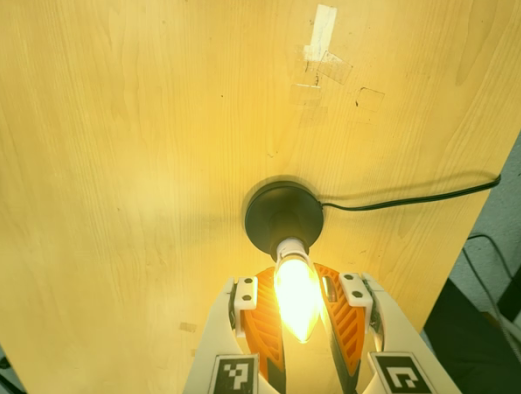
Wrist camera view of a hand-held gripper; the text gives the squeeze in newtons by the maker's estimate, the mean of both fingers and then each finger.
{"total": 13.1, "left": 11.3, "right": 14.8}